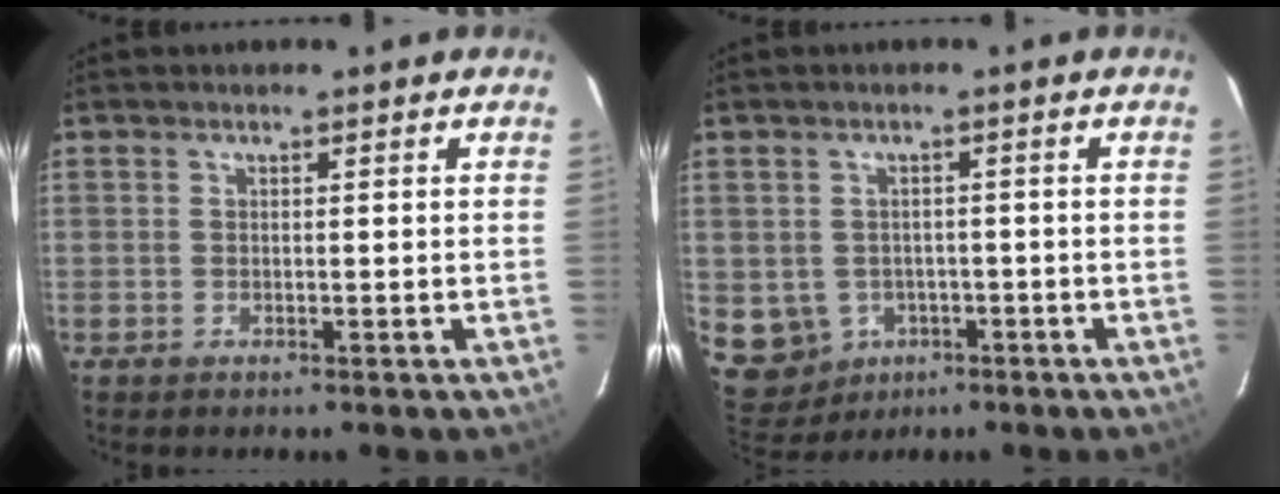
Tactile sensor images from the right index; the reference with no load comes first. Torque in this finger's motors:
{"motor_torque": [-0.08, -0.08, -0.84, -0.21]}